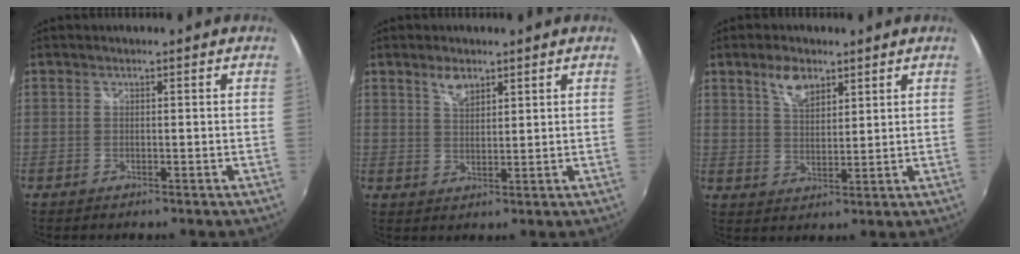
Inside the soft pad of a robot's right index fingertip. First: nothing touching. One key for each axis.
{"total": 3.7, "fx": 2.6, "fy": 1.7, "fz": 2.1, "tx": -0.032, "ty": 0.005, "tz": 0.046}
{"total": 5.9, "fx": 3.7, "fy": 2.9, "fz": 3.5, "tx": -0.060, "ty": 0.008, "tz": 0.069}